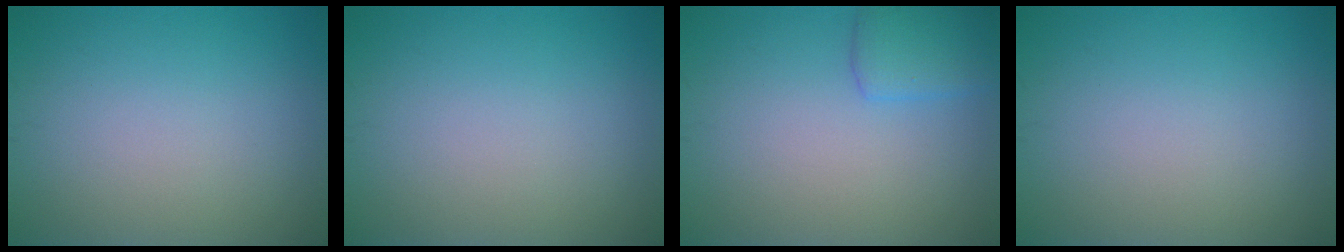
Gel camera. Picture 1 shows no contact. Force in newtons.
{"total": 0.0}
{"total": 2.5, "press": 2.5, "slide": 0.2}
{"total": 0.0}